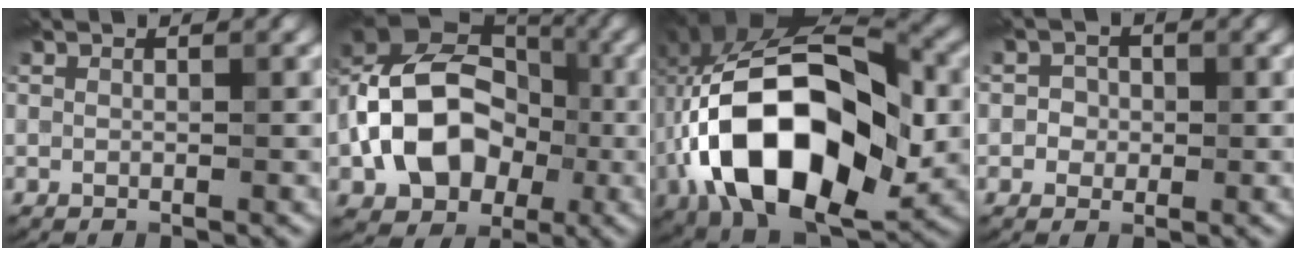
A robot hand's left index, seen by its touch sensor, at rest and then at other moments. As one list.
[{"total": 13.0, "force": [-2.1, 9.4, 8.7], "torque": [-0.141, 0.015, -0.055]}, {"total": 16.6, "force": [-3.7, 9.5, 13.1], "torque": [-0.220, 0.015, -0.076]}, {"total": 1.6, "force": [-0.2, 1.6, 0.3], "torque": [0.020, 0.006, -0.017]}]